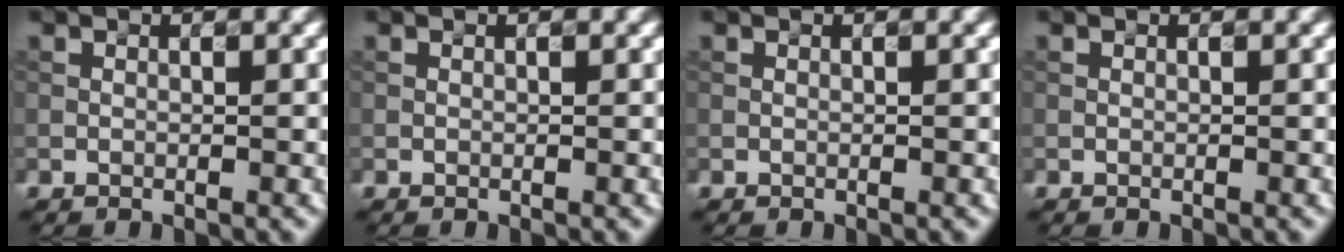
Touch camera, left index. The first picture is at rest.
{"total": 0.0}
{"total": 0.0}
{"total": 0.0}